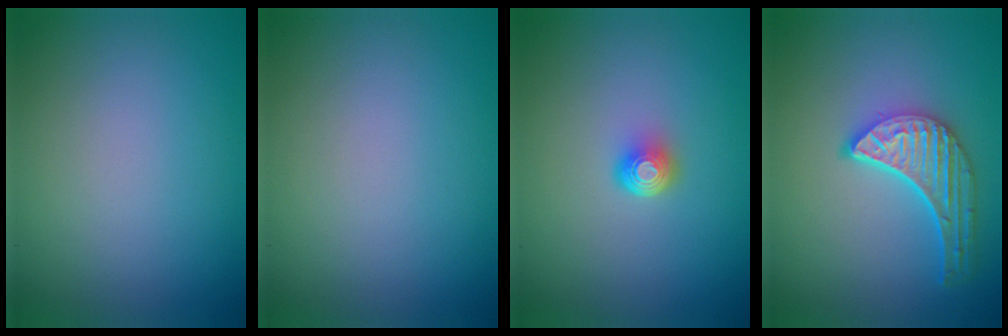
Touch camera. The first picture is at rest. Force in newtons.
{"total": 0.0}
{"total": 2.0, "press": 1.3, "slide": 1.6}
{"total": 5.1, "press": 4.0, "slide": 3.2}